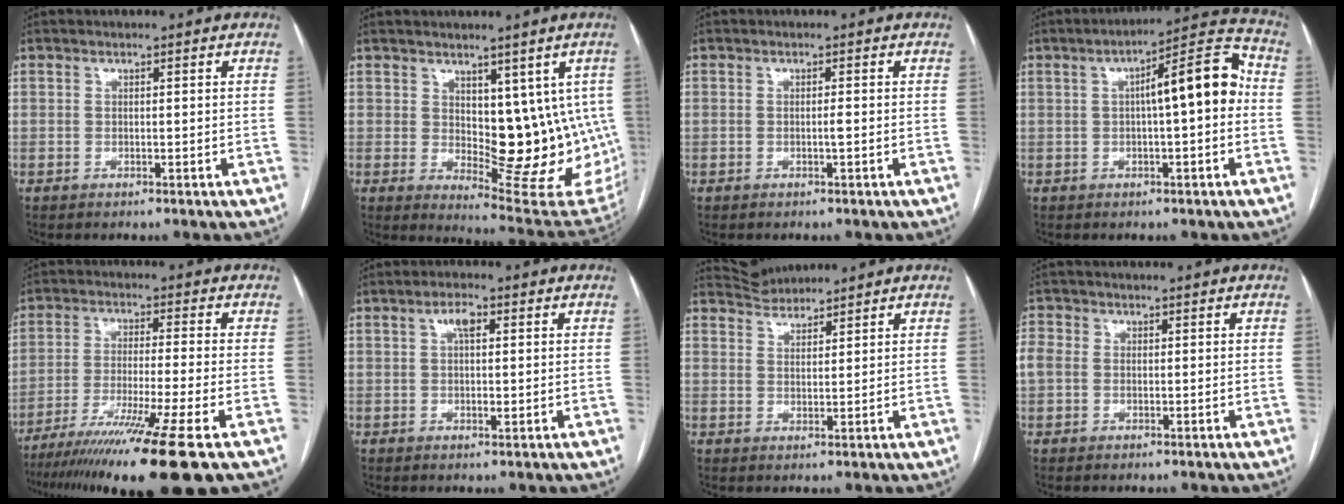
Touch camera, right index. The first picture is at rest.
{"total": 13.6, "force": [1.3, 6.8, 11.7], "torque": [-0.141, -0.007, 0.036]}
{"total": 0.8, "force": [-0.3, 0.0, 0.7], "torque": [-0.017, 0.000, -0.005]}
{"total": 10.5, "force": [0.5, 1.9, 10.4], "torque": [-0.146, 0.038, 0.007]}
{"total": 17.2, "force": [-12.1, -2.2, 12.1], "torque": [-0.185, -0.054, -0.198]}
{"total": 3.1, "force": [0.9, 1.2, 2.8], "torque": [-0.049, 0.006, 0.013]}
{"total": 3.4, "force": [3.3, 0.2, -0.6], "torque": [0.002, 0.013, 0.066]}
{"total": 3.2, "force": [-0.1, 2.7, 1.7], "torque": [-0.058, 0.016, -0.002]}